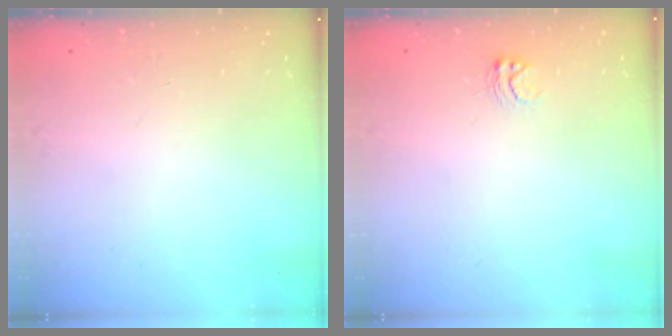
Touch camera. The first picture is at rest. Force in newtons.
{"total": 2.6, "press": 2.6, "slide": 0.2}